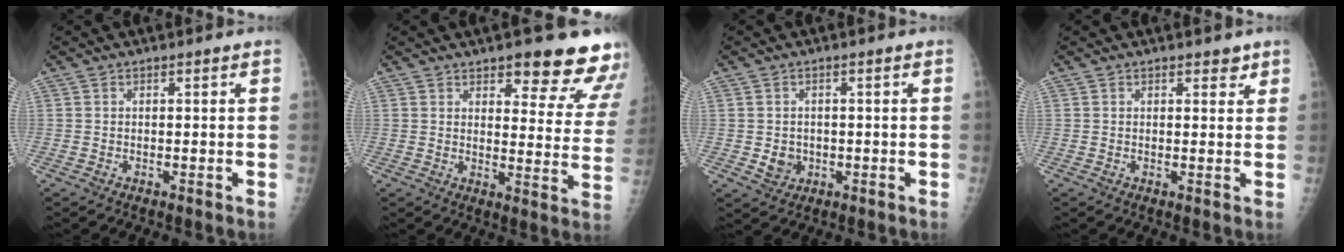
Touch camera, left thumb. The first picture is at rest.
{"total": 13.5, "force": [11.2, 4.0, 6.4], "torque": [-0.025, -0.075, 0.122]}
{"total": 3.3, "force": [-0.5, 2.9, 1.4], "torque": [-0.011, 0.002, 0.000]}
{"total": 2.0, "force": [1.4, 1.0, 1.0], "torque": [0.002, -0.007, 0.015]}